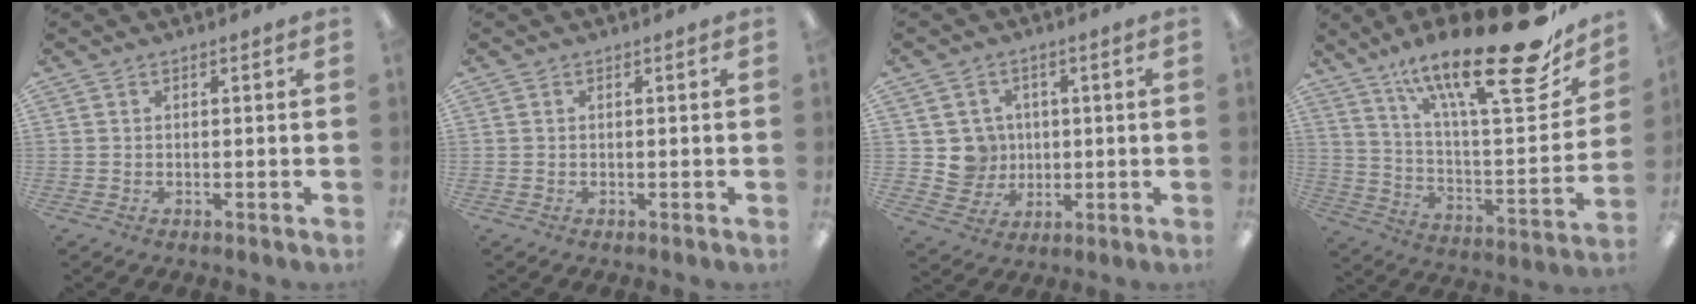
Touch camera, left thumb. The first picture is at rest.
{"total": 0.0}
{"total": 6.9, "force": [1.0, 6.8, 0.6], "torque": [-0.014, 0.001, 0.028]}
{"total": 27.4, "force": [18.7, 7.1, 18.7], "torque": [-0.273, -0.122, 0.298]}